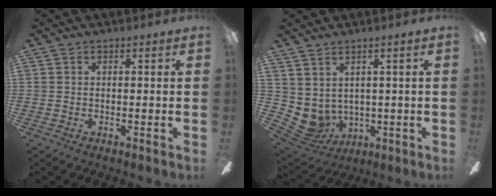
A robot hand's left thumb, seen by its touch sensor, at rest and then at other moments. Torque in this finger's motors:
{"motor_torque": [0.17, 0.19, 0.35, -0.50, 0.03]}